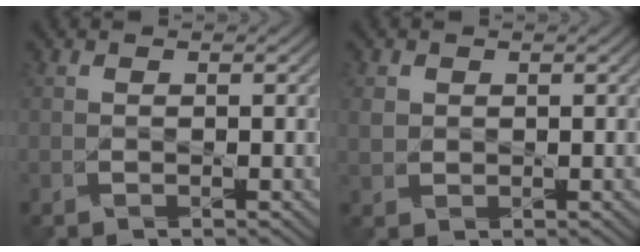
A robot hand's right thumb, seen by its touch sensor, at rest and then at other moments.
{"total": 1.4, "force": [0.7, 1.1, 0.2], "torque": [-0.022, -0.002, 0.021]}